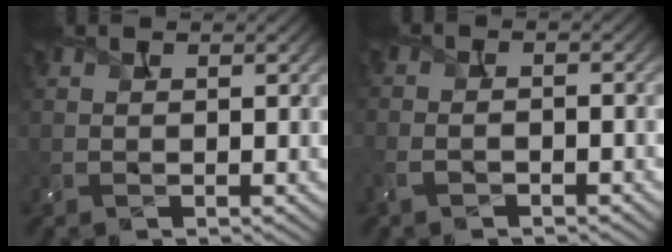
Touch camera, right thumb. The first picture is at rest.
{"total": 3.2, "force": [-2.1, 1.1, 2.2], "torque": [-0.045, 0.001, -0.045]}